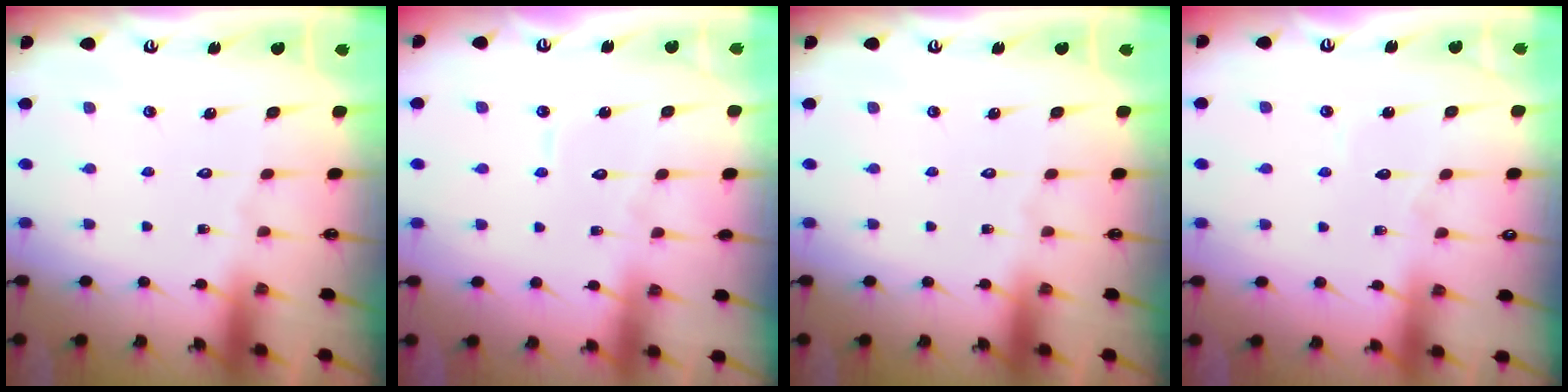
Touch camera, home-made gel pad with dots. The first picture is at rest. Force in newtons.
{"total": 3.9, "press": 3.9, "slide": 0.4}
{"total": 0.0}
{"total": 3.7, "press": 3.6, "slide": 0.4}